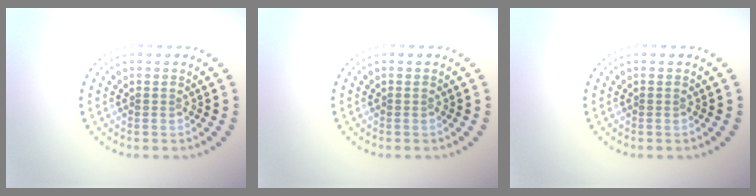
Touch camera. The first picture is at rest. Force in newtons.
{"total": 0.0}
{"total": 0.0}